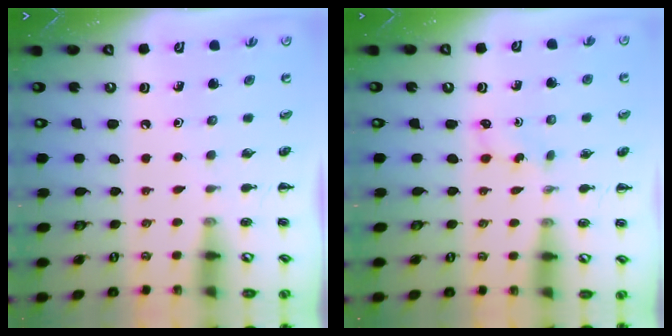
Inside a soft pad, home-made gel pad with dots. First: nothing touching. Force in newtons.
{"total": 2.6, "press": 2.5, "slide": 0.8}